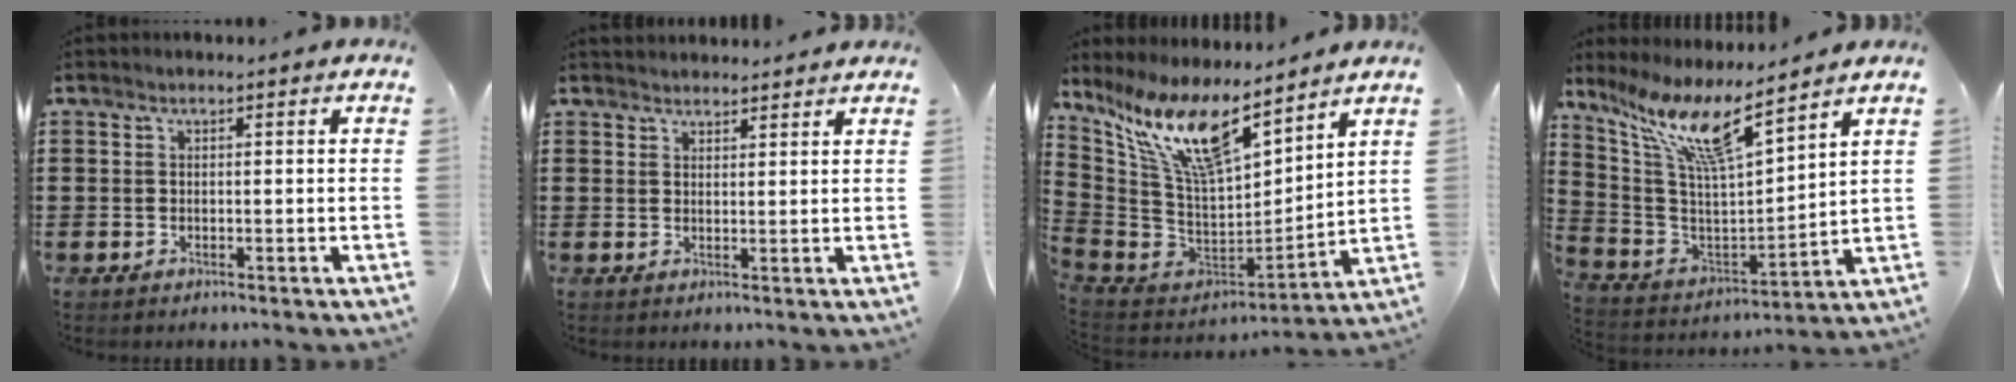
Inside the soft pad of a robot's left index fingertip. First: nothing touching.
{"total": 2.1, "force": [2.1, 0.1, -0.3], "torque": [0.000, -0.001, 0.041]}
{"total": 13.9, "force": [8.9, 3.5, 10.1], "torque": [-0.241, -0.061, 0.149]}
{"total": 11.1, "force": [7.7, 1.3, 7.9], "torque": [-0.185, -0.047, 0.128]}